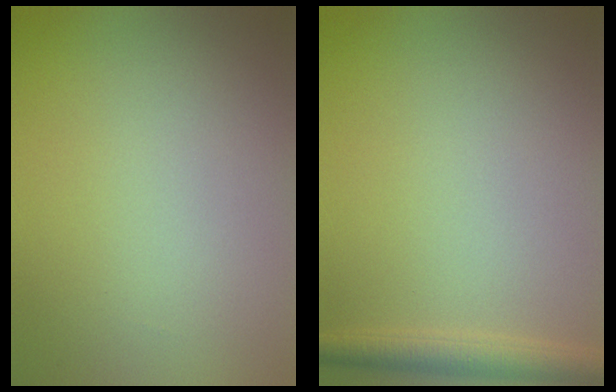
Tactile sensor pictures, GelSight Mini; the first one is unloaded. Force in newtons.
{"total": 2.5, "press": 2.5, "slide": 0.1}